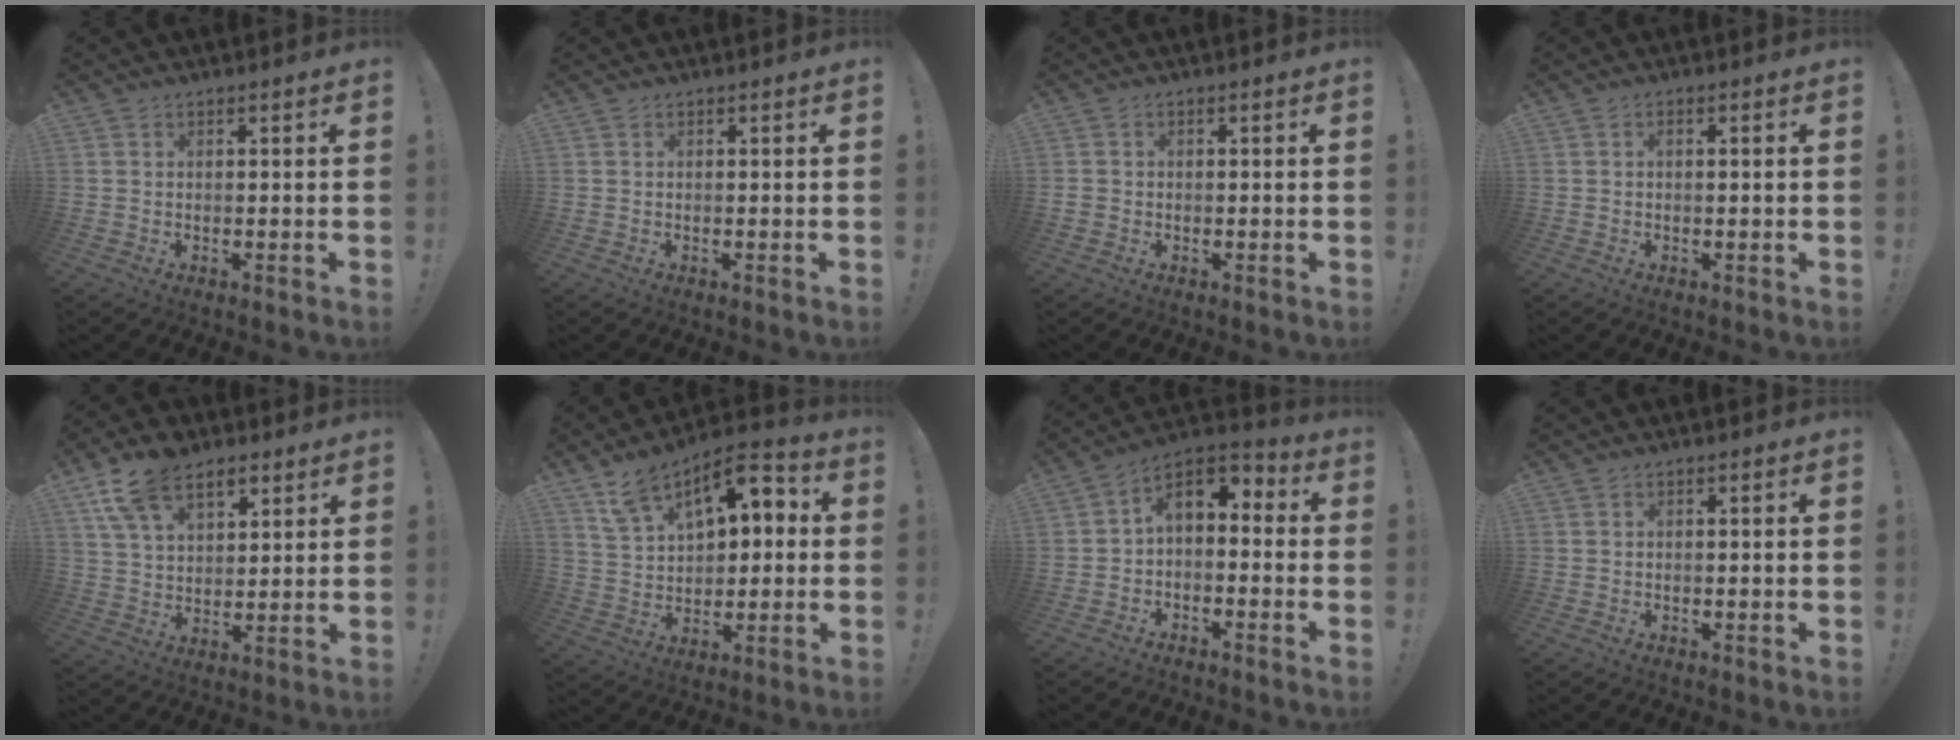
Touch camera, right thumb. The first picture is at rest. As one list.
[{"total": 0.0}, {"total": 1.4, "force": [-0.3, 1.2, 0.4], "torque": [-0.008, 0.004, -0.005]}, {"total": 1.1, "force": [-0.3, 0.2, 1.0], "torque": [-0.021, 0.003, -0.005]}, {"total": 13.8, "force": [8.2, 8.0, 7.6], "torque": [-0.125, -0.031, 0.153]}, {"total": 13.9, "force": [6.5, 8.4, 8.9], "torque": [-0.132, -0.029, 0.113]}, {"total": 6.1, "force": [0.0, 4.2, 4.4], "torque": [-0.067, 0.005, 0.008]}, {"total": 0.0}]